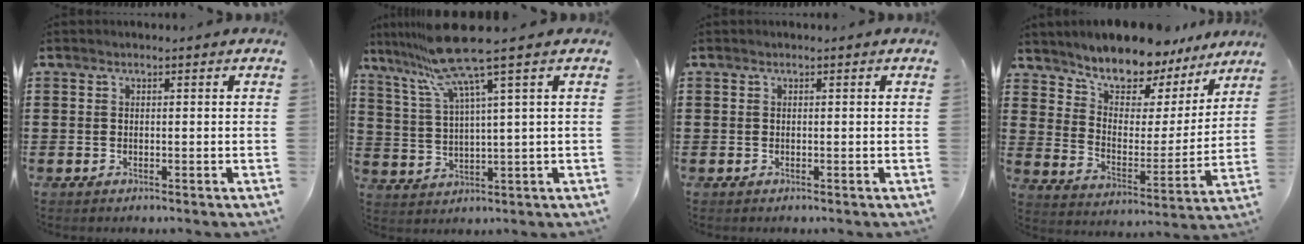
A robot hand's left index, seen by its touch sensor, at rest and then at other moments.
{"total": 10.6, "force": [7.0, -0.6, 8.0], "torque": [-0.192, -0.032, 0.114]}
{"total": 0.0}
{"total": 8.7, "force": [8.2, 2.6, 1.3], "torque": [-0.066, -0.064, 0.148]}